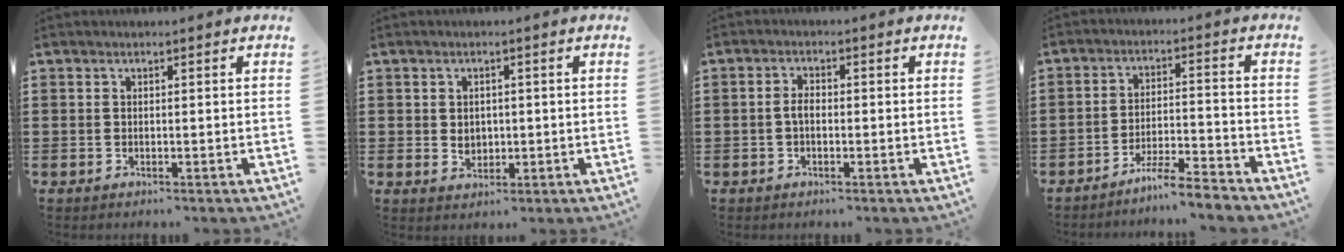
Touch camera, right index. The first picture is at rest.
{"total": 2.2, "force": [0.1, 1.9, 1.1], "torque": [-0.018, 0.005, -0.003]}
{"total": 2.0, "force": [-0.4, 1.0, 1.8], "torque": [-0.042, -0.001, -0.010]}
{"total": 5.4, "force": [-5.1, -0.2, 1.9], "torque": [-0.039, -0.004, -0.100]}